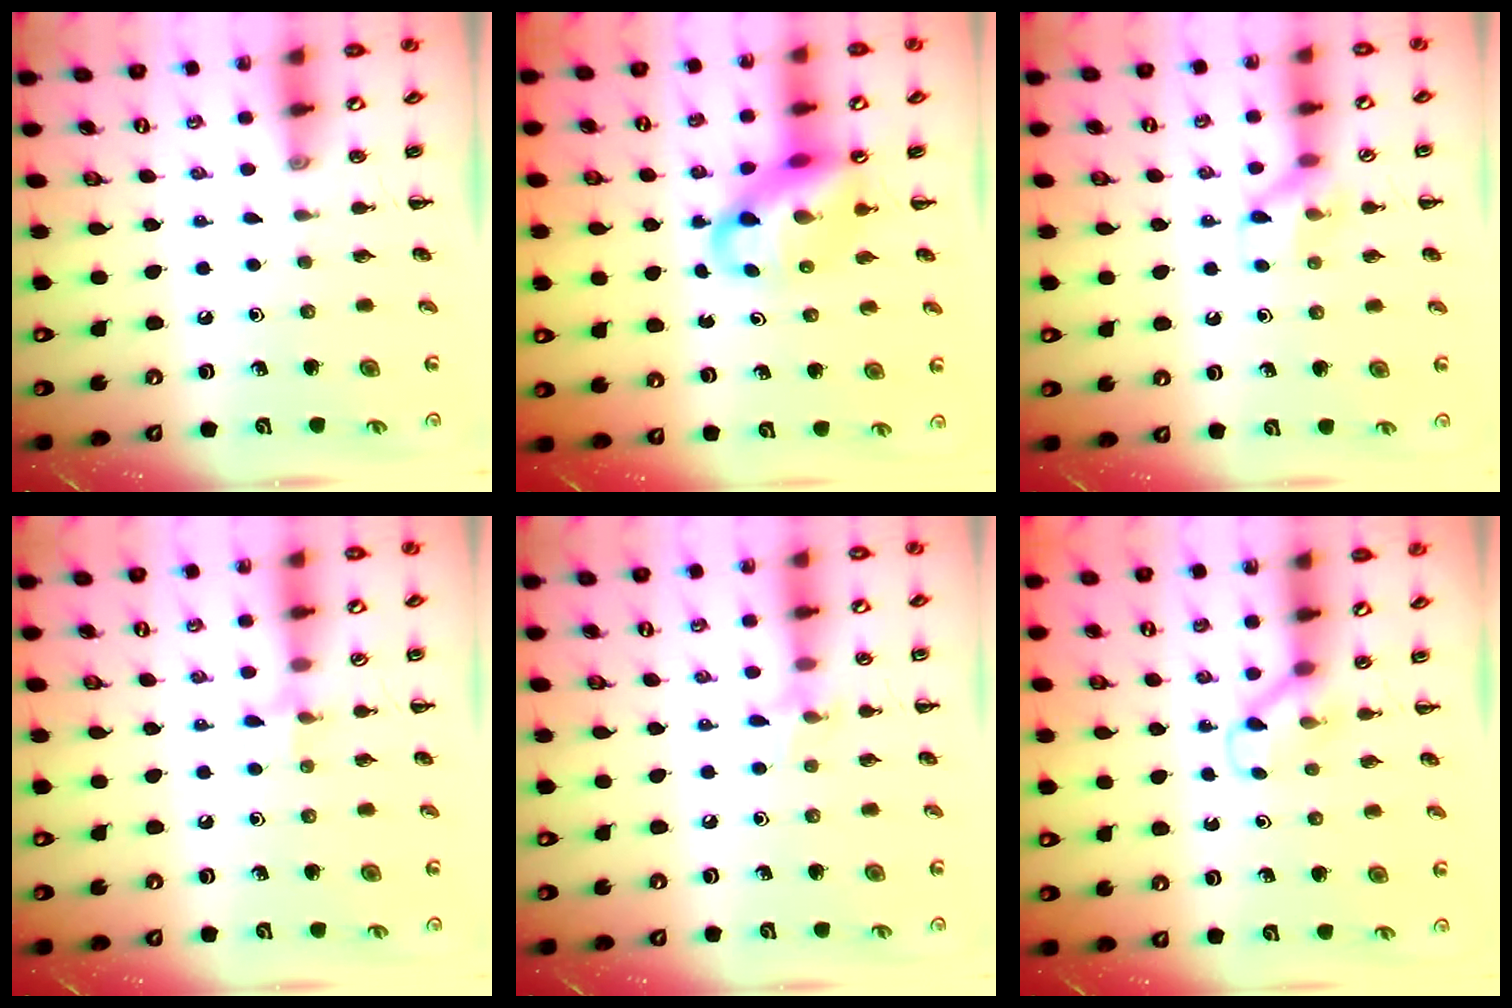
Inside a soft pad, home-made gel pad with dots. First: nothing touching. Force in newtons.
{"total": 10.2, "press": 9.8, "slide": 2.8}
{"total": 7.7, "press": 7.7, "slide": 0.6}
{"total": 5.5, "press": 5.3, "slide": 1.4}
{"total": 6.1, "press": 5.8, "slide": 2.0}
{"total": 3.7, "press": 3.5, "slide": 1.2}